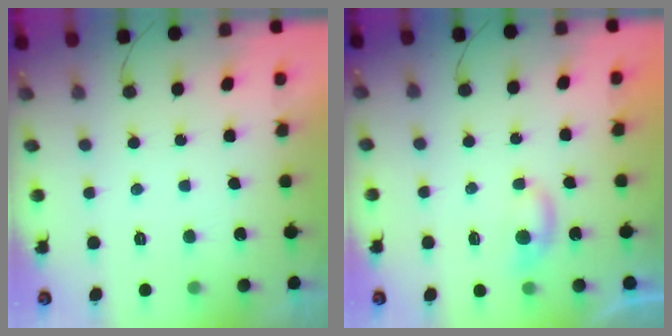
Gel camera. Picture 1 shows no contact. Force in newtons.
{"total": 4.4, "press": 4.3, "slide": 0.6}